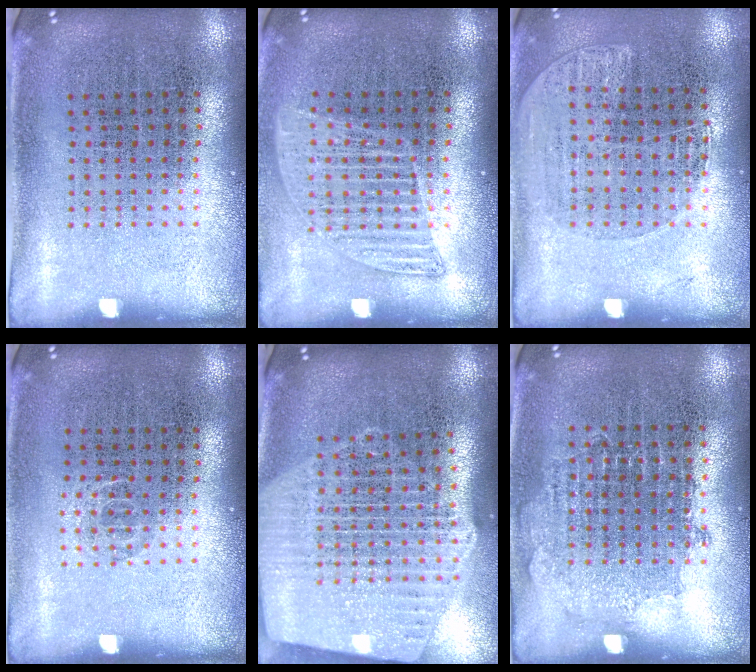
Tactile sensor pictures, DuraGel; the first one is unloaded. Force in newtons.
{"total": 1.3, "press": 1.1, "slide": 0.6}
{"total": 1.2, "press": 1.1, "slide": 0.5}
{"total": 0.6, "press": 0.4, "slide": 0.4}
{"total": 2.6, "press": 2.2, "slide": 1.4}
{"total": 0.8, "press": 0.7, "slide": 0.2}